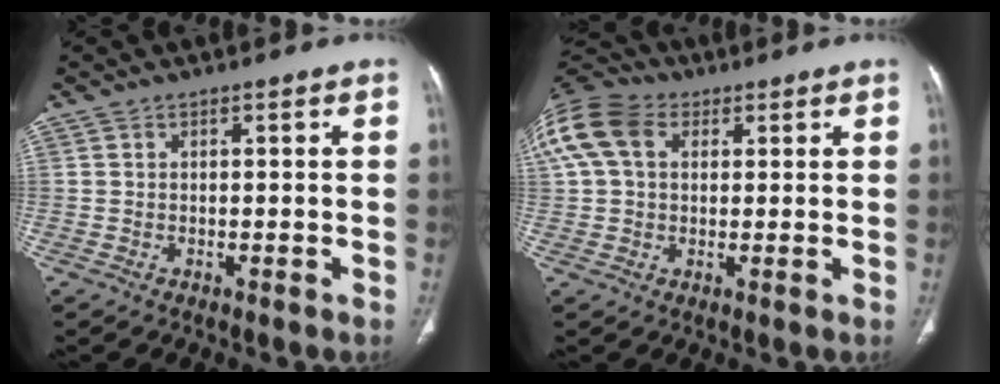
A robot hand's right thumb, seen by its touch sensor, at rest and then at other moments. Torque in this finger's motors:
{"motor_torque": [0.62, 0.62, 0.46, -0.21, 0.18]}